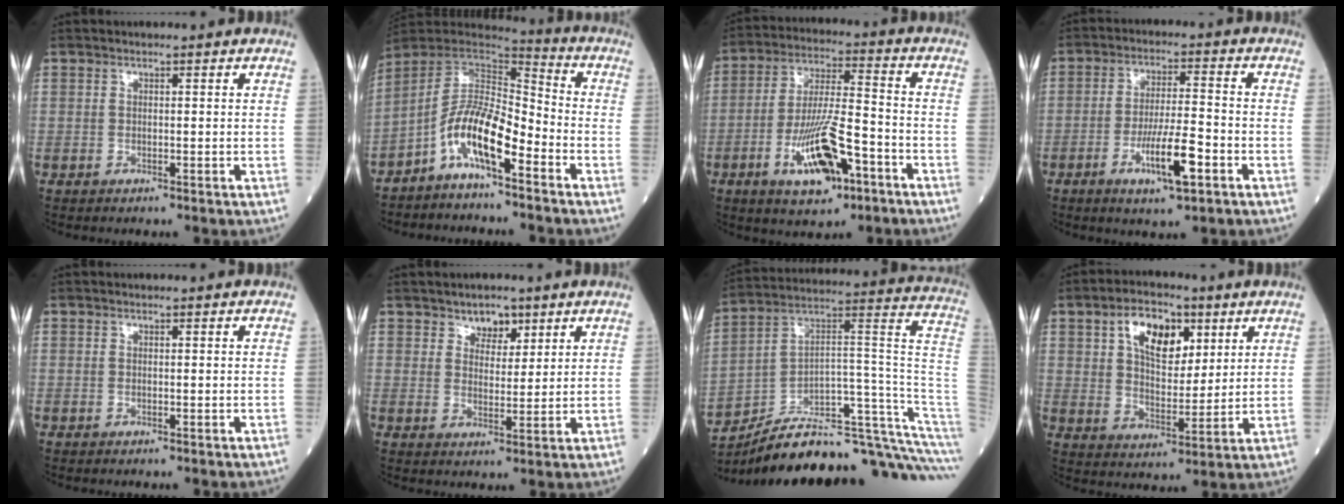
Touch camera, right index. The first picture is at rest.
{"total": 10.3, "force": [-5.6, 2.5, 8.4], "torque": [-0.159, 0.018, -0.106]}
{"total": 12.0, "force": [-5.4, 2.7, 10.4], "torque": [-0.201, -0.006, -0.092]}
{"total": 8.6, "force": [-3.8, 1.1, 7.7], "torque": [-0.140, -0.006, -0.063]}
{"total": 0.0}
{"total": 4.0, "force": [2.7, 2.3, 1.7], "torque": [-0.020, 0.000, 0.045]}
{"total": 24.9, "force": [-21.1, 1.2, 13.2], "torque": [-0.105, 0.048, -0.314]}
{"total": 10.2, "force": [4.5, 5.4, 7.4], "torque": [-0.131, 0.018, 0.081]}